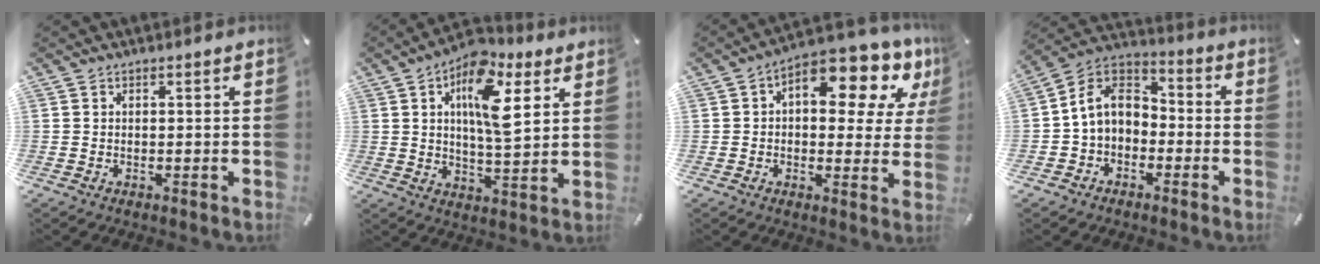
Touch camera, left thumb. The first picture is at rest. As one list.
[{"total": 14.3, "force": [6.3, 6.2, 11.3], "torque": [-0.185, -0.017, 0.107]}, {"total": 14.4, "force": [7.4, 6.4, 10.6], "torque": [-0.137, -0.061, 0.118]}, {"total": 8.7, "force": [-0.8, 7.3, 4.8], "torque": [-0.121, 0.013, -0.021]}]